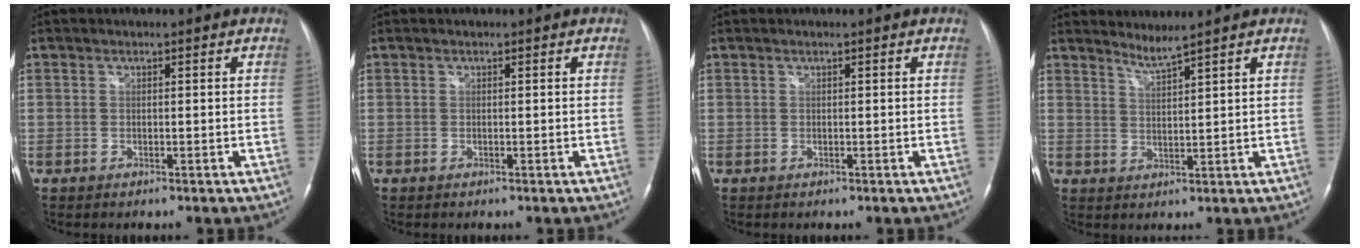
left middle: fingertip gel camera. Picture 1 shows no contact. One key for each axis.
{"total": 0.0}
{"total": 0.0}
{"total": 2.6, "fx": 2.4, "fy": -1.1, "fz": 0.5, "tx": -0.015, "ty": -0.012, "tz": 0.051}